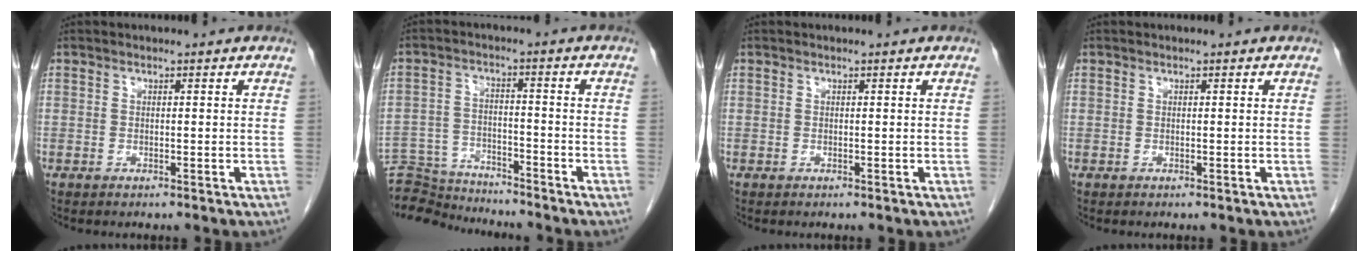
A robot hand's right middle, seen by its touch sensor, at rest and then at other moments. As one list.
[{"total": 10.6, "force": [-10.5, 1.2, 0.7], "torque": [-0.012, 0.013, -0.180]}, {"total": 0.0}, {"total": 0.0}]